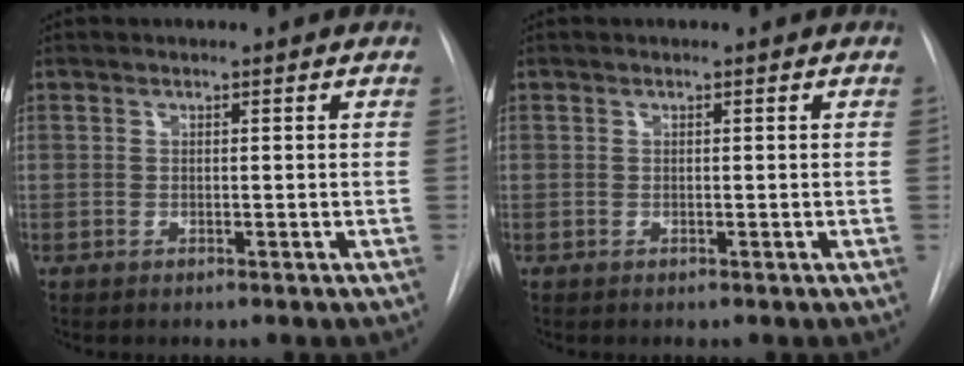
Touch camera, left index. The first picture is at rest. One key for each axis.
{"total": 0.0}